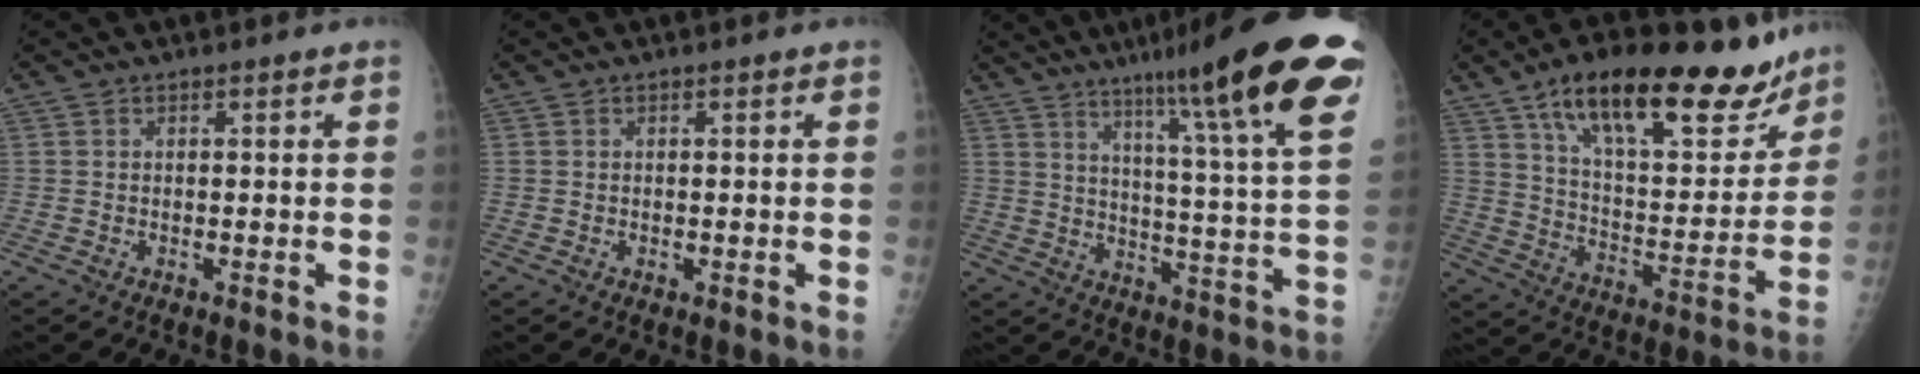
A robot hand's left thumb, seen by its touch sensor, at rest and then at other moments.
{"total": 0.5, "force": [-0.1, 0.4, 0.3], "torque": [-0.004, -0.001, -0.003]}
{"total": 24.5, "force": [15.2, 1.9, 19.1], "torque": [-0.261, -0.057, 0.212]}
{"total": 27.5, "force": [18.4, 10.1, 17.8], "torque": [-0.229, -0.052, 0.289]}